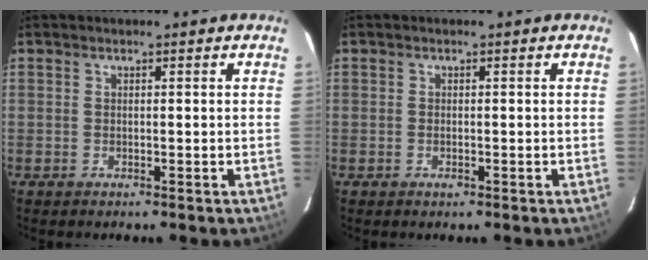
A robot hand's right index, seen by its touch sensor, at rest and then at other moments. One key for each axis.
{"total": 1.0, "fx": -0.6, "fy": 0.6, "fz": 0.6, "tx": -0.011, "ty": 0.001, "tz": -0.010}